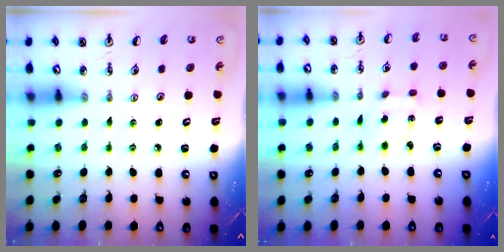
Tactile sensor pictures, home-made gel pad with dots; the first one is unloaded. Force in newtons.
{"total": 2.7, "press": 2.6, "slide": 0.6}